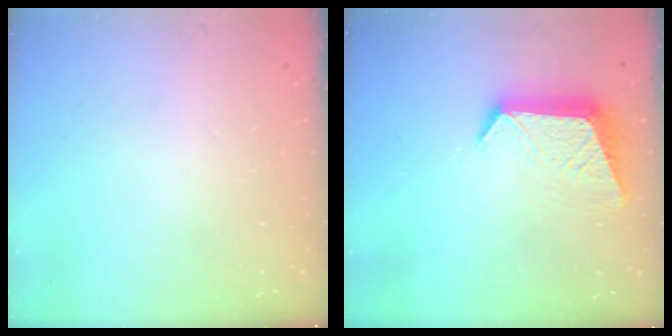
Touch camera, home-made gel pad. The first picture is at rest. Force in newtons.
{"total": 10.7, "press": 10.6, "slide": 1.1}